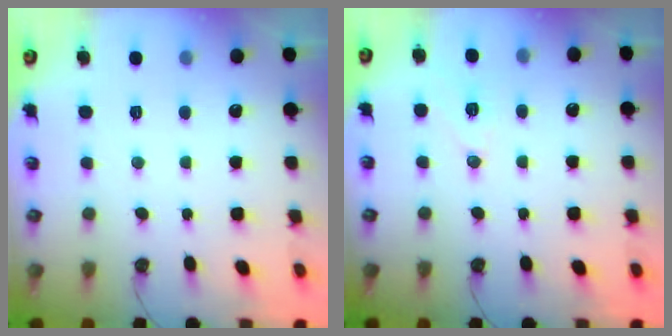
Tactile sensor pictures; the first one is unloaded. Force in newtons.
{"total": 8.5, "press": 7.8, "slide": 3.5}